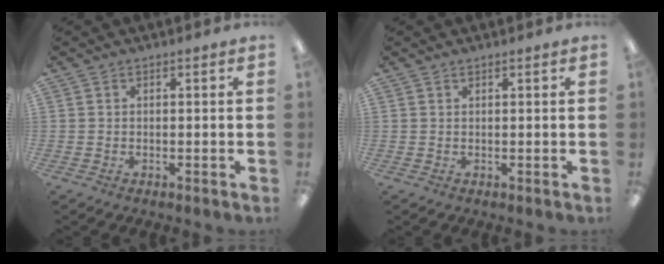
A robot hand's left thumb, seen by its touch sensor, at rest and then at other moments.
{"total": 0.5, "force": [0.5, 0.1, 0.1], "torque": [-0.003, 0.001, 0.009]}